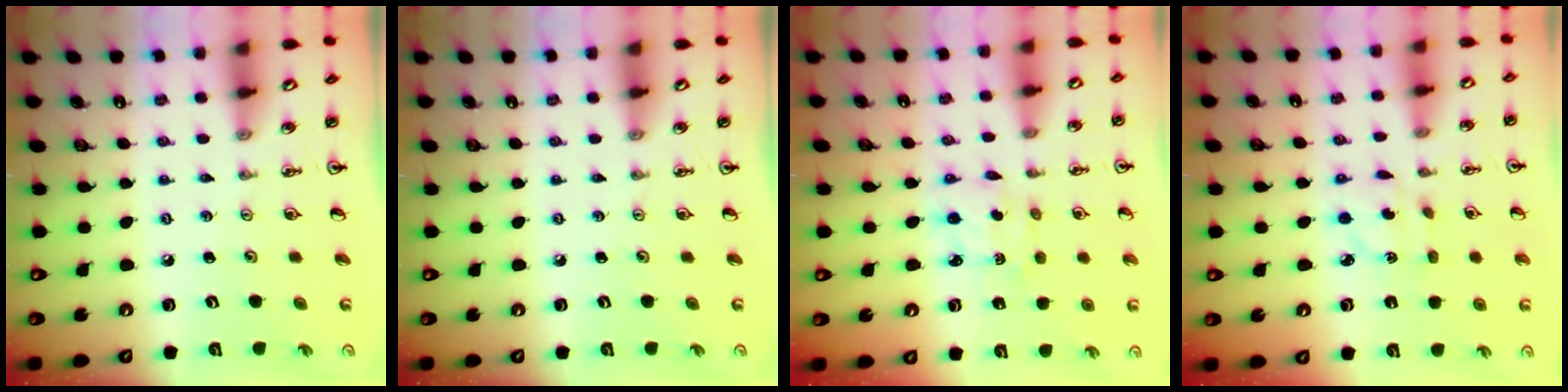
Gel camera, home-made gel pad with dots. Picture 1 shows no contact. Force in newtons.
{"total": 0.0}
{"total": 2.5, "press": 2.5, "slide": 0.3}
{"total": 3.5, "press": 3.4, "slide": 0.6}